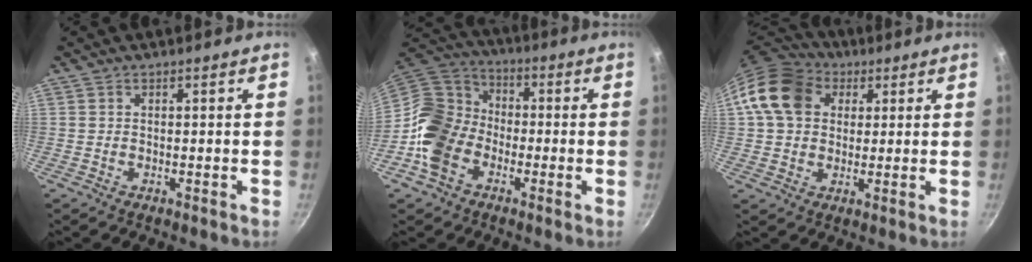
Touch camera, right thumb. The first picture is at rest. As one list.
[{"total": 13.8, "force": [-4.8, 10.6, 7.5], "torque": [-0.116, 0.046, -0.116]}, {"total": 13.3, "force": [3.7, 10.5, 7.3], "torque": [-0.113, 0.018, 0.050]}]